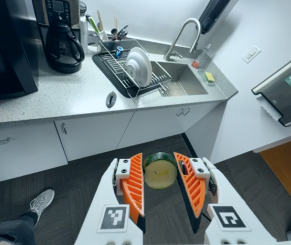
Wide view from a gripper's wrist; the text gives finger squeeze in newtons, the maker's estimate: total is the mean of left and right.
{"total": 9.7, "left": 9.9, "right": 9.5}